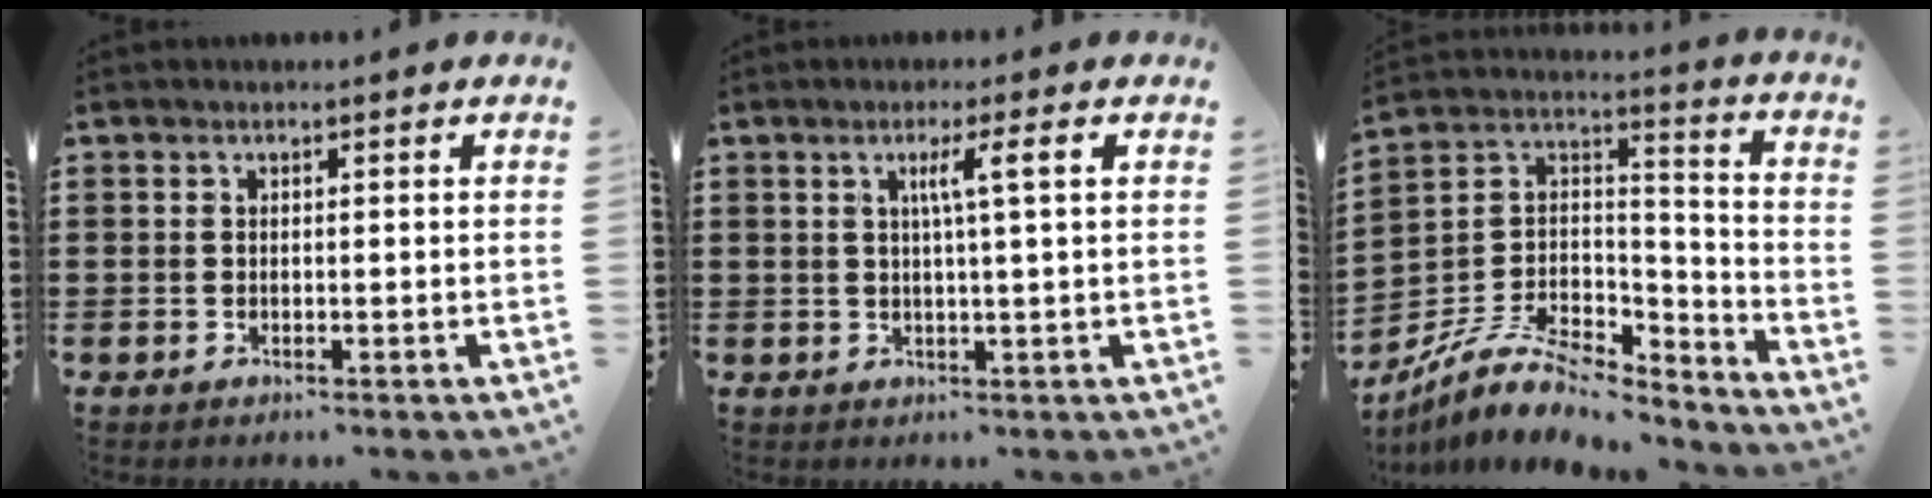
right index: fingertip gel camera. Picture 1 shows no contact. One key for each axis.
{"total": 3.9, "fx": 0.9, "fy": -0.3, "fz": 3.8, "tx": -0.073, "ty": 0.000, "tz": 0.009}
{"total": 8.8, "fx": -7.0, "fy": 3.4, "fz": 4.2, "tx": -0.095, "ty": 0.009, "tz": -0.137}